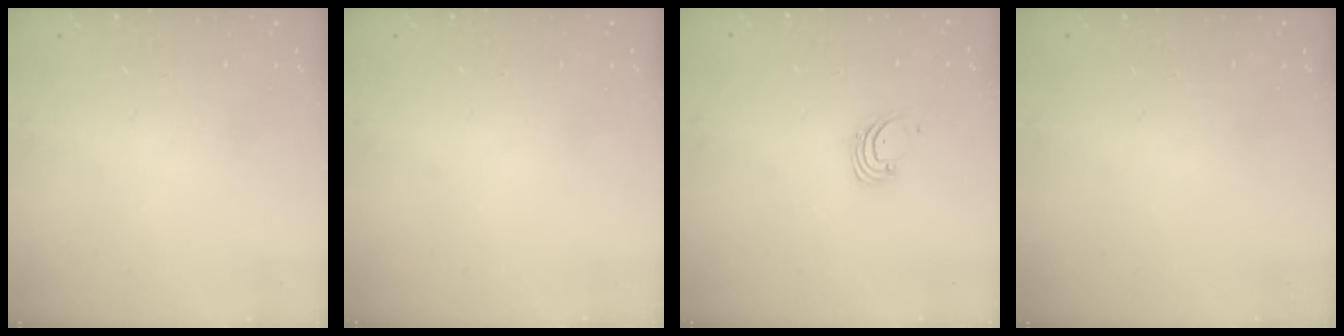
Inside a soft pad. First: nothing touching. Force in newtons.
{"total": 0.0}
{"total": 1.5, "press": 1.5, "slide": 0.1}
{"total": 0.0}